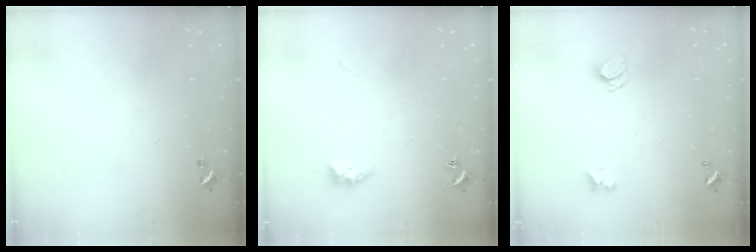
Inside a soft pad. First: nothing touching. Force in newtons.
{"total": 2.0, "press": 1.9, "slide": 0.6}
{"total": 2.5, "press": 2.4, "slide": 0.7}